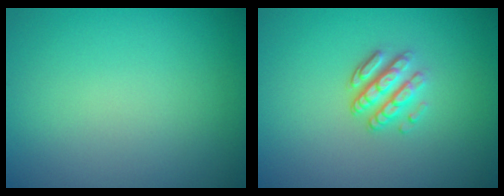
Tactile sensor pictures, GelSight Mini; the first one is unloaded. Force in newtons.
{"total": 3.3, "press": 2.4, "slide": 2.2}